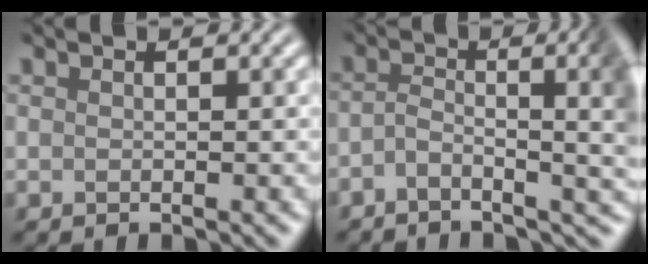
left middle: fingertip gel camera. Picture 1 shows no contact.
{"total": 7.3, "force": [-1.6, 2.3, 6.8], "torque": [-0.109, -0.003, -0.020]}